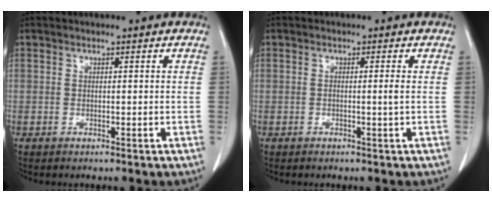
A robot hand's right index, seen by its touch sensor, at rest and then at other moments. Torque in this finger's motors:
{"motor_torque": [-0.05, 0.07, 0.07, 0.00]}